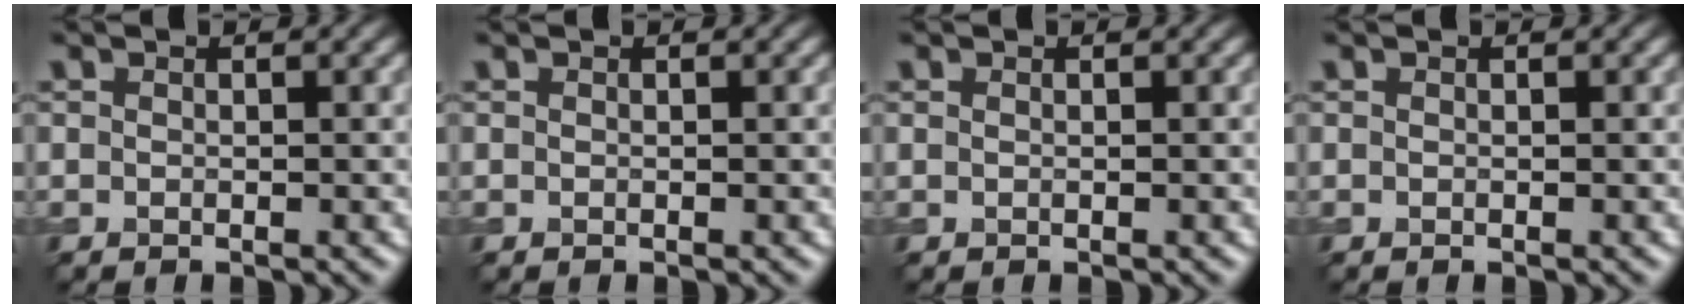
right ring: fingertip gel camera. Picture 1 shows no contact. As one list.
[{"total": 0.0}, {"total": 0.0}, {"total": 0.0}]